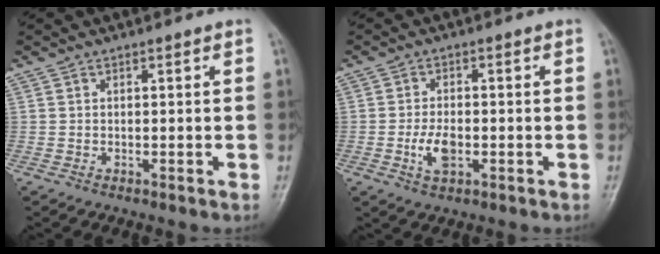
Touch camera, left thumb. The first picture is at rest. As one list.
[{"total": 4.9, "force": [-1.4, 2.6, 3.9], "torque": [-0.074, 0.004, -0.023]}]